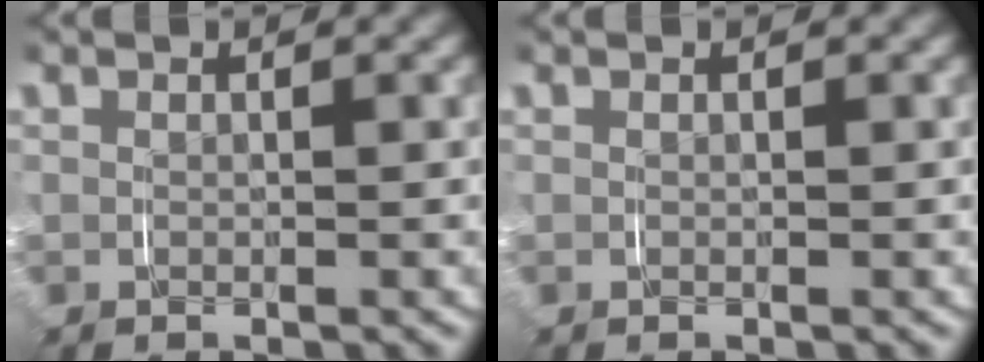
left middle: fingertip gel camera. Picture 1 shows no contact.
{"total": 0.0}